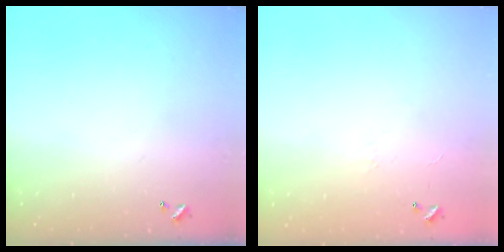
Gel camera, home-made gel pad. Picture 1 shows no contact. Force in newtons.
{"total": 6.6, "press": 6.6, "slide": 0.7}